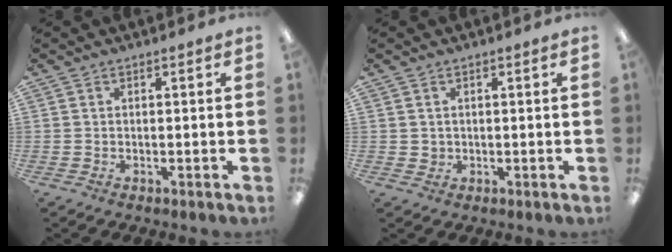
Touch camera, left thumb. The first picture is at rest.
{"total": 1.4, "force": [0.6, 1.2, 0.2], "torque": [-0.006, 0.004, 0.010]}